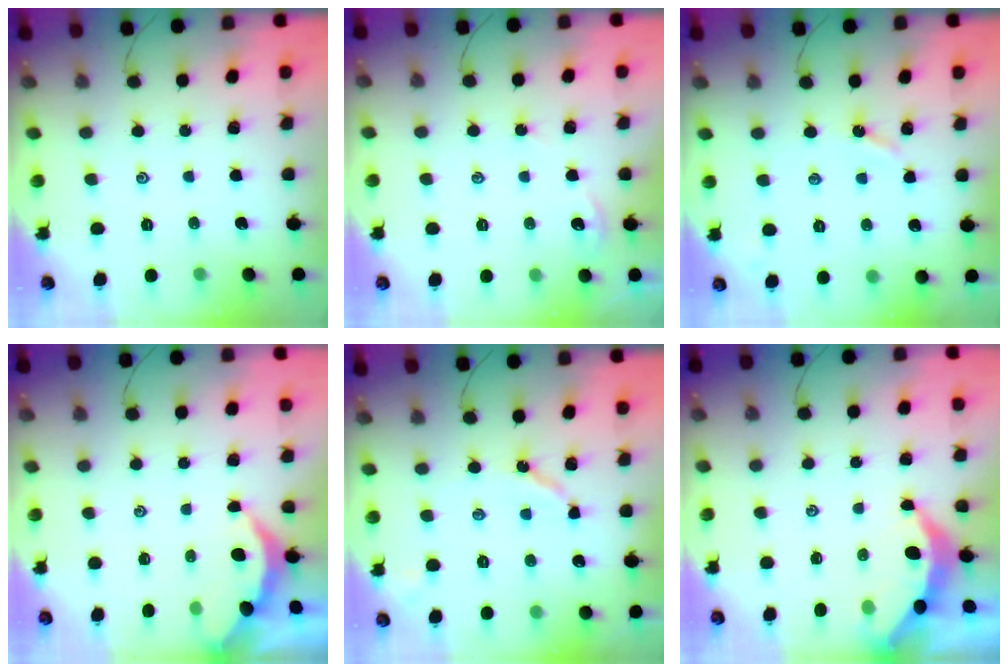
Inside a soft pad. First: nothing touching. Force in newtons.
{"total": 1.6, "press": 1.5, "slide": 0.3}
{"total": 3.7, "press": 3.7, "slide": 0.5}
{"total": 2.2, "press": 2.2, "slide": 0.4}
{"total": 5.3, "press": 5.3, "slide": 0.5}
{"total": 4.0, "press": 4.0, "slide": 0.5}